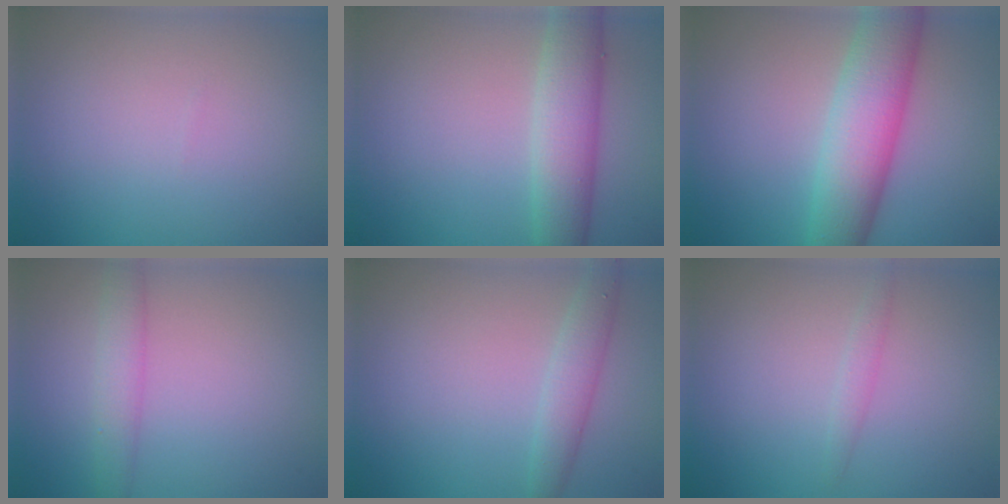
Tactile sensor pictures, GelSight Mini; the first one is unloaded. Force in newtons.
{"total": 5.2, "press": 5.2, "slide": 0.5}
{"total": 7.8, "press": 7.8, "slide": 0.1}
{"total": 2.6, "press": 2.6, "slide": 0.0}
{"total": 2.4, "press": 2.4, "slide": 0.1}
{"total": 0.5, "press": 0.5, "slide": 0.1}